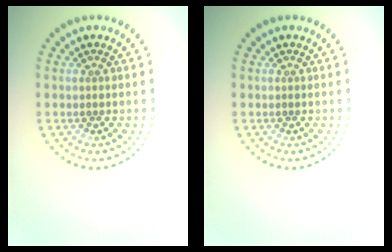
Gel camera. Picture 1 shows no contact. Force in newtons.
{"total": 0.0}